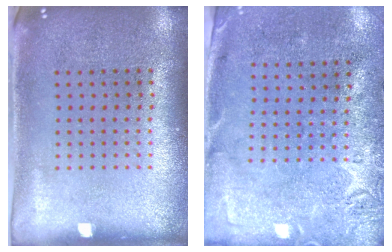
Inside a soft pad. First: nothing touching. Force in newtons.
{"total": 2.8, "press": 2.2, "slide": 1.7}